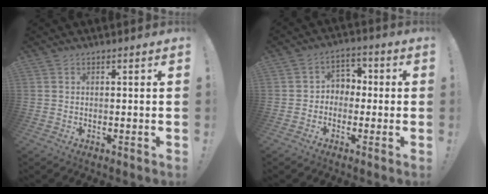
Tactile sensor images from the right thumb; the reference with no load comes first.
{"total": 5.1, "force": [-1.4, 4.7, 1.5], "torque": [-0.028, 0.021, -0.022]}